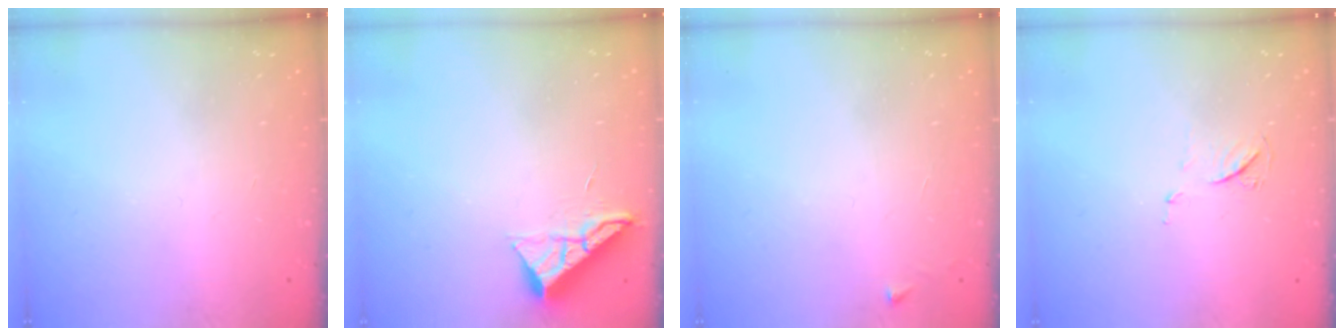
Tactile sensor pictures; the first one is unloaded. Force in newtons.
{"total": 7.1, "press": 7.1, "slide": 0.4}
{"total": 2.6, "press": 2.6, "slide": 0.3}
{"total": 6.0, "press": 6.0, "slide": 0.7}